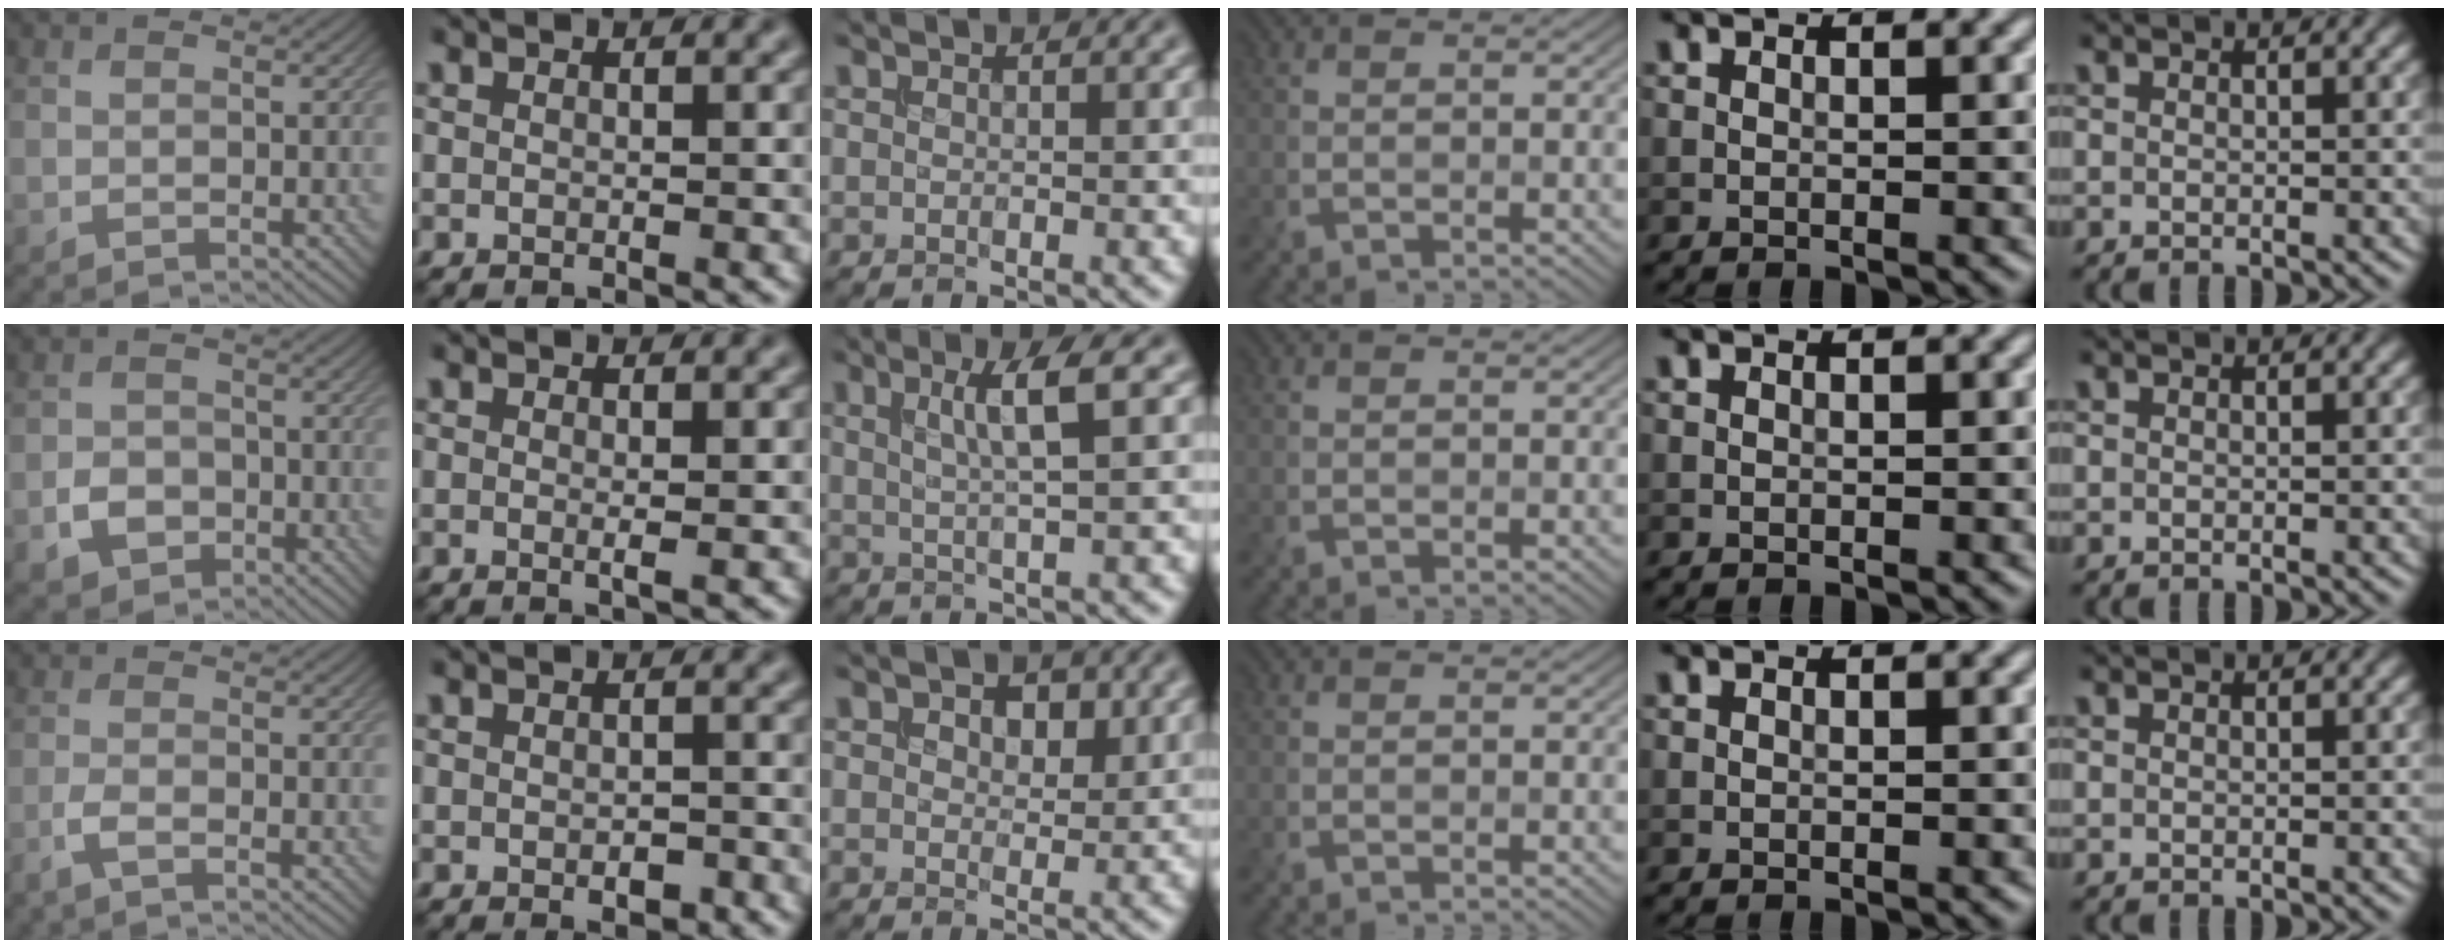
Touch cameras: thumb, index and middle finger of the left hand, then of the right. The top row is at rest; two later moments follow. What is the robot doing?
{"motion": "extract", "object": "file holder"}